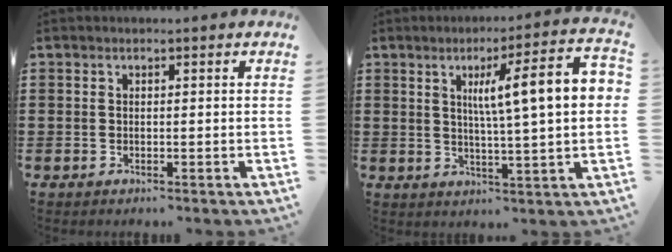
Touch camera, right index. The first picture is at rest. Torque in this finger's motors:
{"motor_torque": [1.72, -0.02, 1.05, 0.21]}